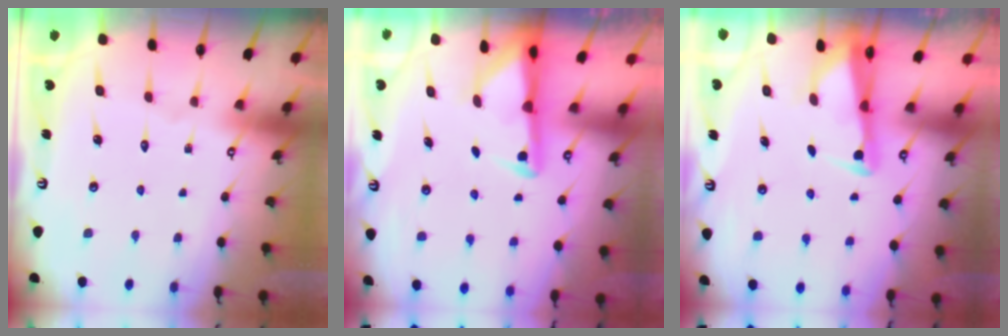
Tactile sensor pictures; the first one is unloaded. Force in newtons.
{"total": 3.0, "press": 2.9, "slide": 0.7}
{"total": 2.4, "press": 2.3, "slide": 0.5}